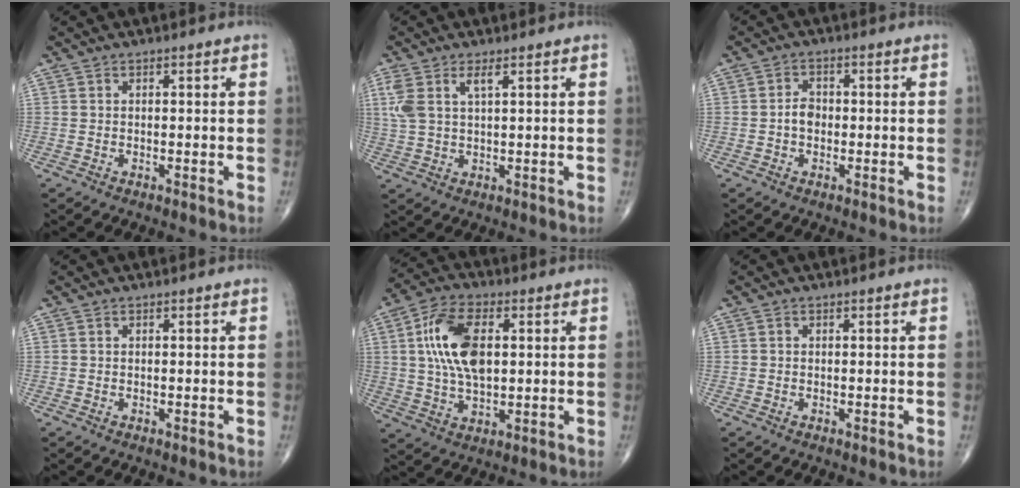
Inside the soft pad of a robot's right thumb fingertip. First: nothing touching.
{"total": 5.6, "force": [2.3, 2.1, 4.6], "torque": [-0.121, 0.004, 0.055]}
{"total": 2.9, "force": [-0.5, 2.2, 1.9], "torque": [-0.023, 0.009, -0.015]}
{"total": 0.0}
{"total": 13.4, "force": [2.4, 7.1, 11.1], "torque": [-0.209, 0.005, 0.044]}
{"total": 0.0}